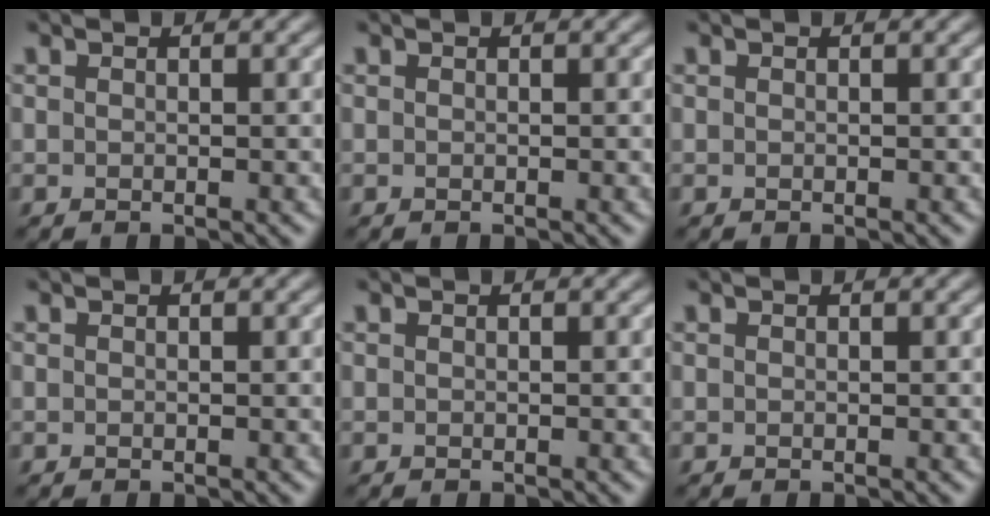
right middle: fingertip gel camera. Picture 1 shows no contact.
{"total": 0.0}
{"total": 0.0}
{"total": 0.0}
{"total": 0.0}
{"total": 0.0}